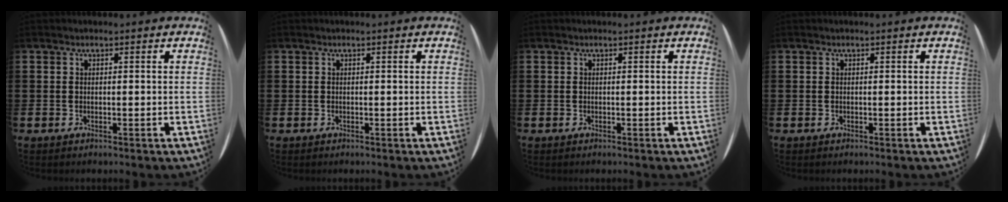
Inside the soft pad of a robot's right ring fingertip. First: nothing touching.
{"total": 0.0}
{"total": 0.0}
{"total": 0.0}